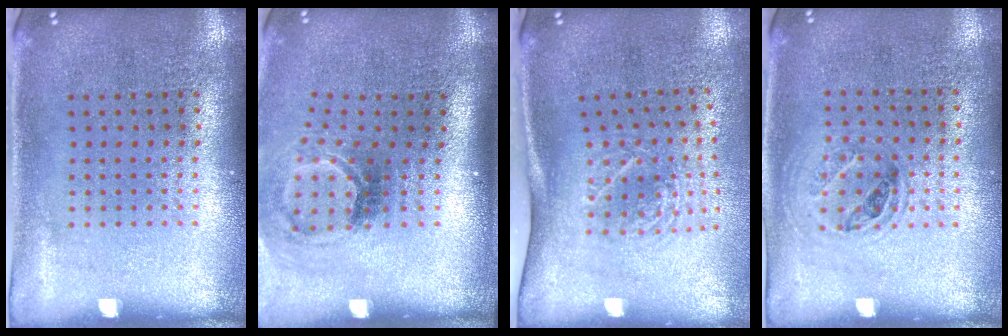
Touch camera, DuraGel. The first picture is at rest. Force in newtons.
{"total": 1.9, "press": 1.2, "slide": 1.4}
{"total": 1.8, "press": 1.3, "slide": 1.4}
{"total": 1.0, "press": 0.9, "slide": 0.5}